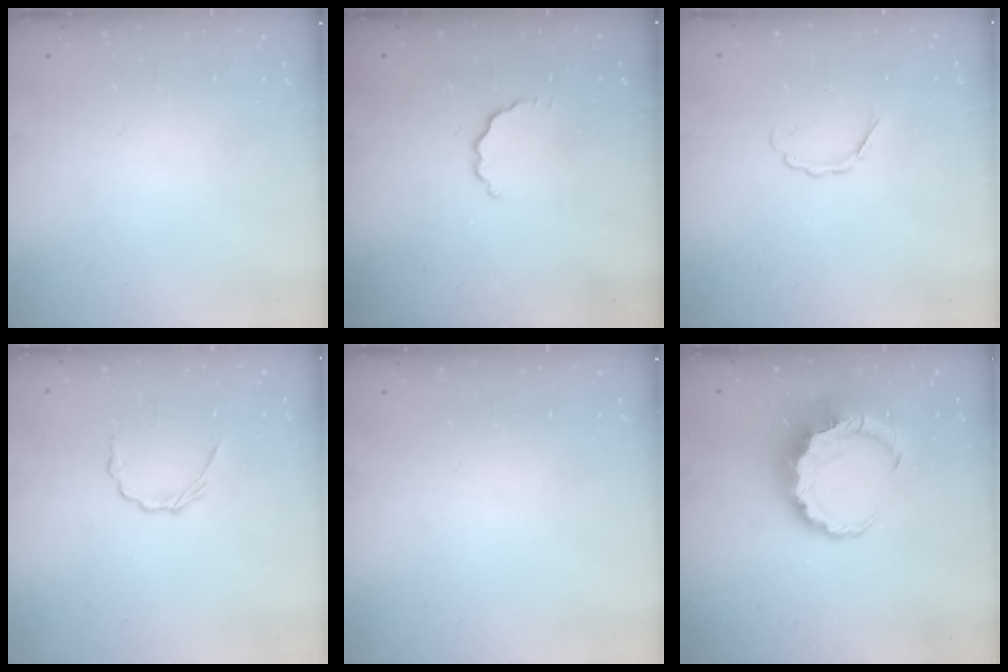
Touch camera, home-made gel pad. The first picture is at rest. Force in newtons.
{"total": 2.7, "press": 2.6, "slide": 0.8}
{"total": 3.5, "press": 3.4, "slide": 0.7}
{"total": 2.4, "press": 2.3, "slide": 0.9}
{"total": 0.0}
{"total": 7.7, "press": 7.6, "slide": 1.7}